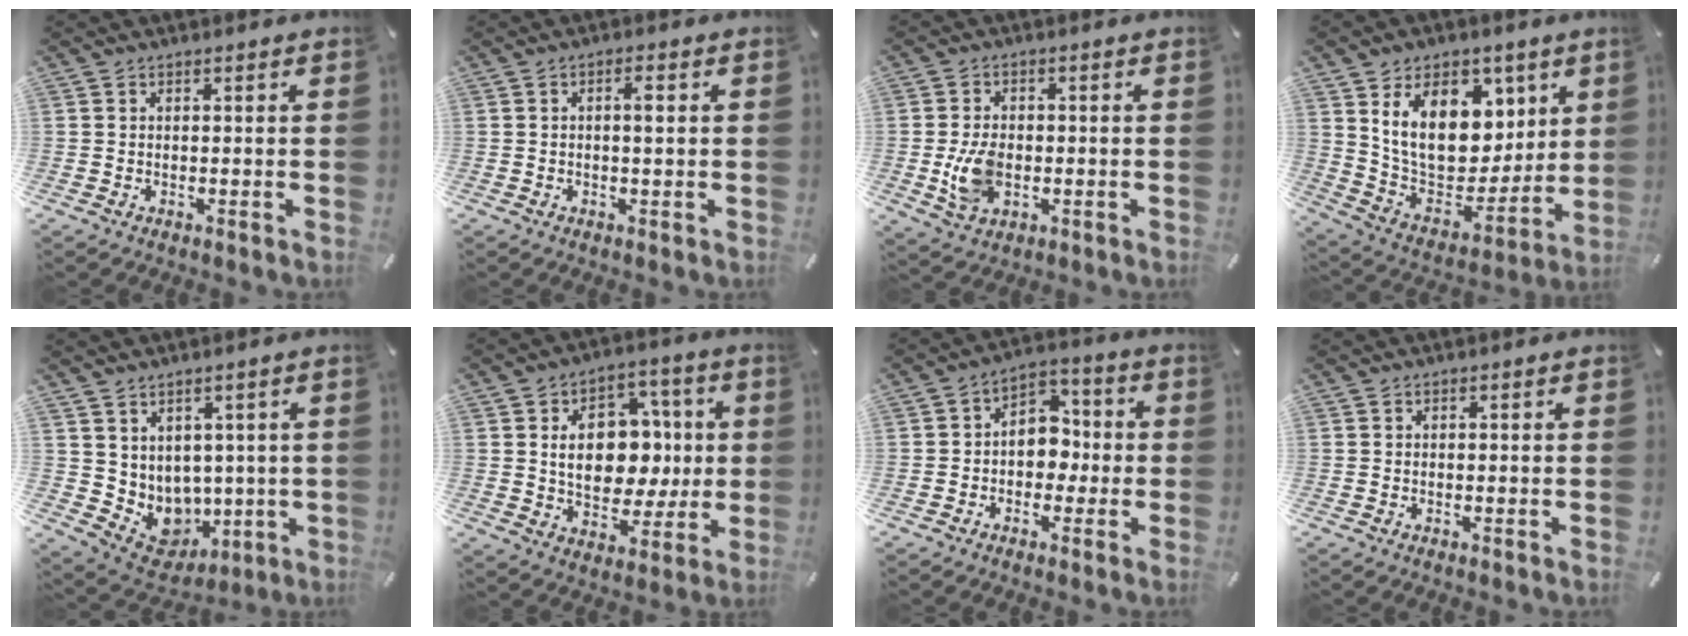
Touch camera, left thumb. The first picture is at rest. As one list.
[{"total": 2.6, "force": [0.3, 0.7, 2.5], "torque": [-0.050, 0.003, 0.003]}, {"total": 8.2, "force": [-1.1, 5.8, 5.7], "torque": [-0.112, -0.003, -0.022]}, {"total": 18.2, "force": [7.3, 13.0, 10.4], "torque": [-0.174, -0.045, 0.138]}, {"total": 7.5, "force": [3.1, 6.7, 1.0], "torque": [-0.033, -0.040, 0.074]}, {"total": 14.1, "force": [1.3, 11.0, 8.7], "torque": [-0.132, 0.005, 0.030]}, {"total": 6.9, "force": [-1.4, 5.8, 3.4], "torque": [-0.052, 0.012, -0.029]}, {"total": 0.0}]